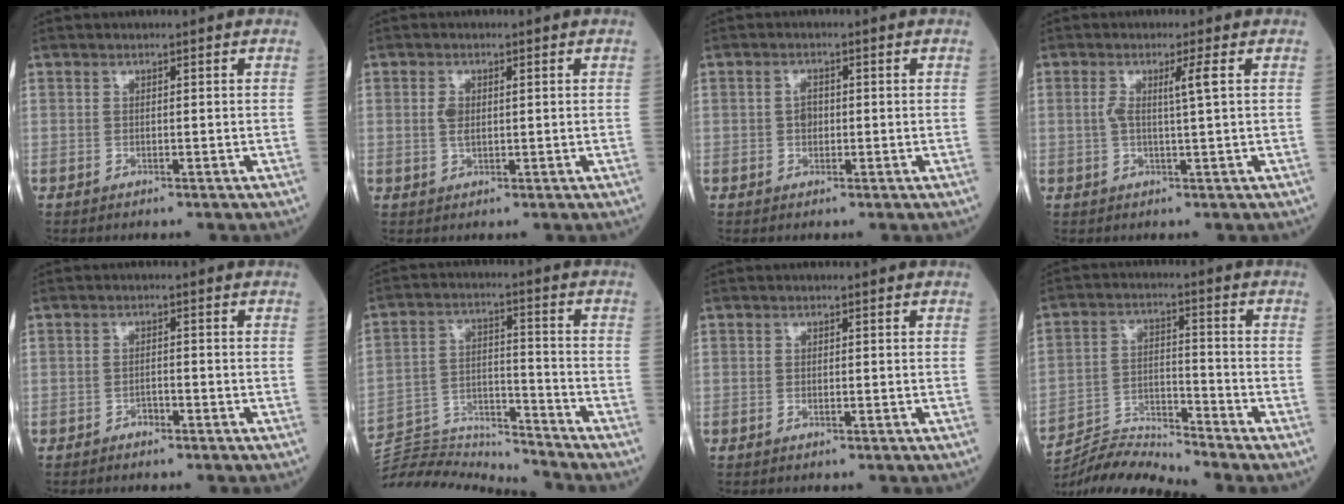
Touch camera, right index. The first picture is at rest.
{"total": 2.2, "force": [0.4, 1.1, 1.9], "torque": [-0.041, 0.003, 0.009]}
{"total": 1.9, "force": [-0.1, 1.3, 1.4], "torque": [-0.023, 0.003, -0.002]}
{"total": 3.3, "force": [0.7, -0.6, 3.2], "torque": [-0.065, 0.001, 0.011]}
{"total": 1.5, "force": [-1.1, 0.6, 0.8], "torque": [-0.009, 0.002, -0.018]}
{"total": 15.0, "force": [-14.9, -1.2, 0.2], "torque": [-0.005, 0.030, -0.254]}
{"total": 0.7, "force": [-0.2, 0.2, 0.7], "torque": [-0.011, -0.001, -0.004]}
{"total": 8.1, "force": [-7.9, -2.0, -0.3], "torque": [-0.004, 0.013, -0.146]}